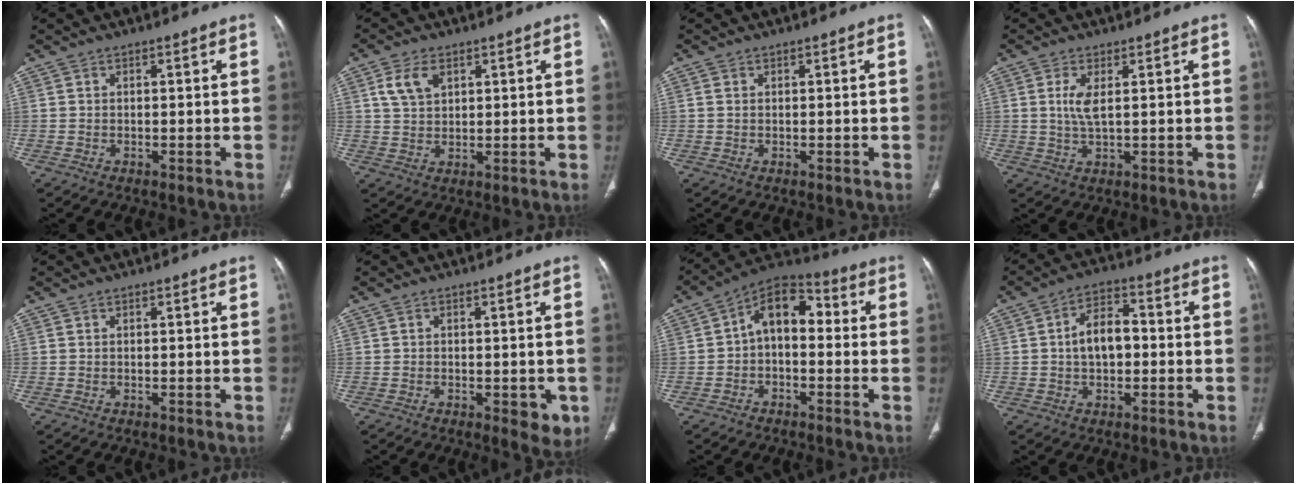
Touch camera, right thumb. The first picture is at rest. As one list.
[{"total": 5.5, "force": [2.4, 3.4, 3.5], "torque": [-0.061, -0.005, 0.050]}, {"total": 0.7, "force": [0.2, 0.5, 0.4], "torque": [-0.011, 0.002, 0.004]}, {"total": 3.9, "force": [0.9, 1.3, 3.6], "torque": [-0.086, -0.007, 0.022]}, {"total": 0.0}, {"total": 4.6, "force": [-1.5, 2.2, 3.7], "torque": [-0.025, -0.004, -0.015]}, {"total": 9.8, "force": [-0.1, 6.3, 7.6], "torque": [-0.090, 0.040, -0.021]}, {"total": 7.7, "force": [-0.2, 4.7, 6.0], "torque": [-0.089, 0.025, -0.012]}]